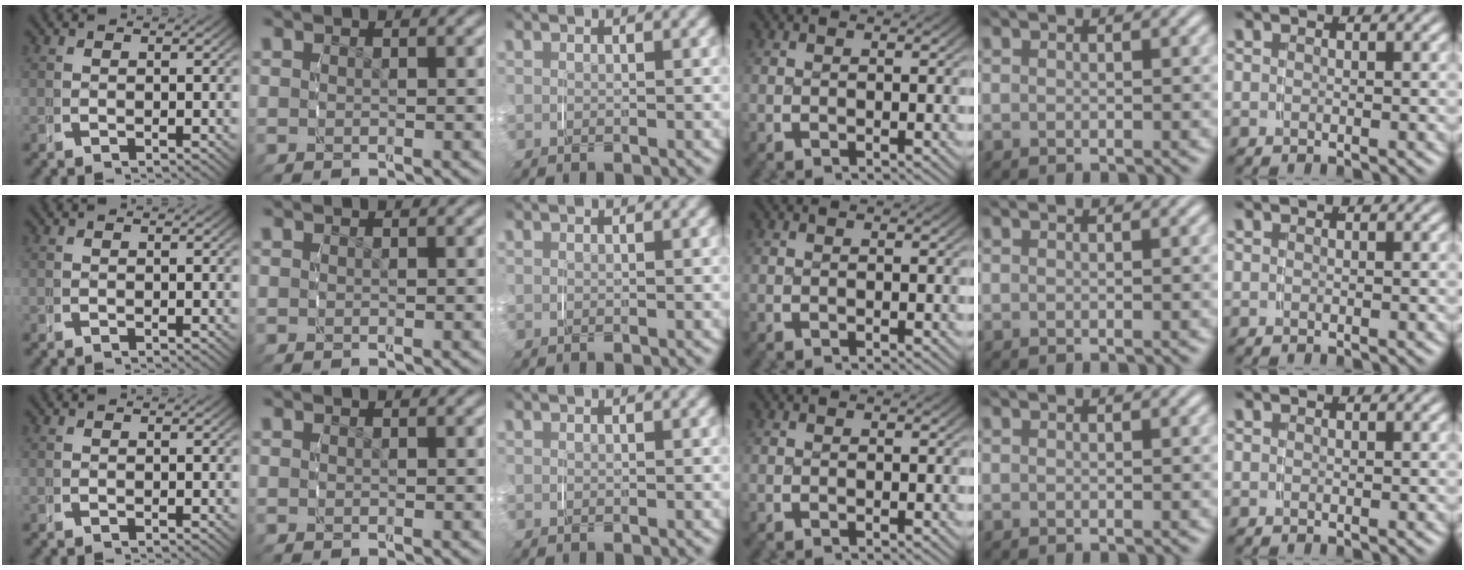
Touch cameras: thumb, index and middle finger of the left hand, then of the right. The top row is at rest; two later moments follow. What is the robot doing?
{"motion": "grasp_and_lifting", "object": "string"}